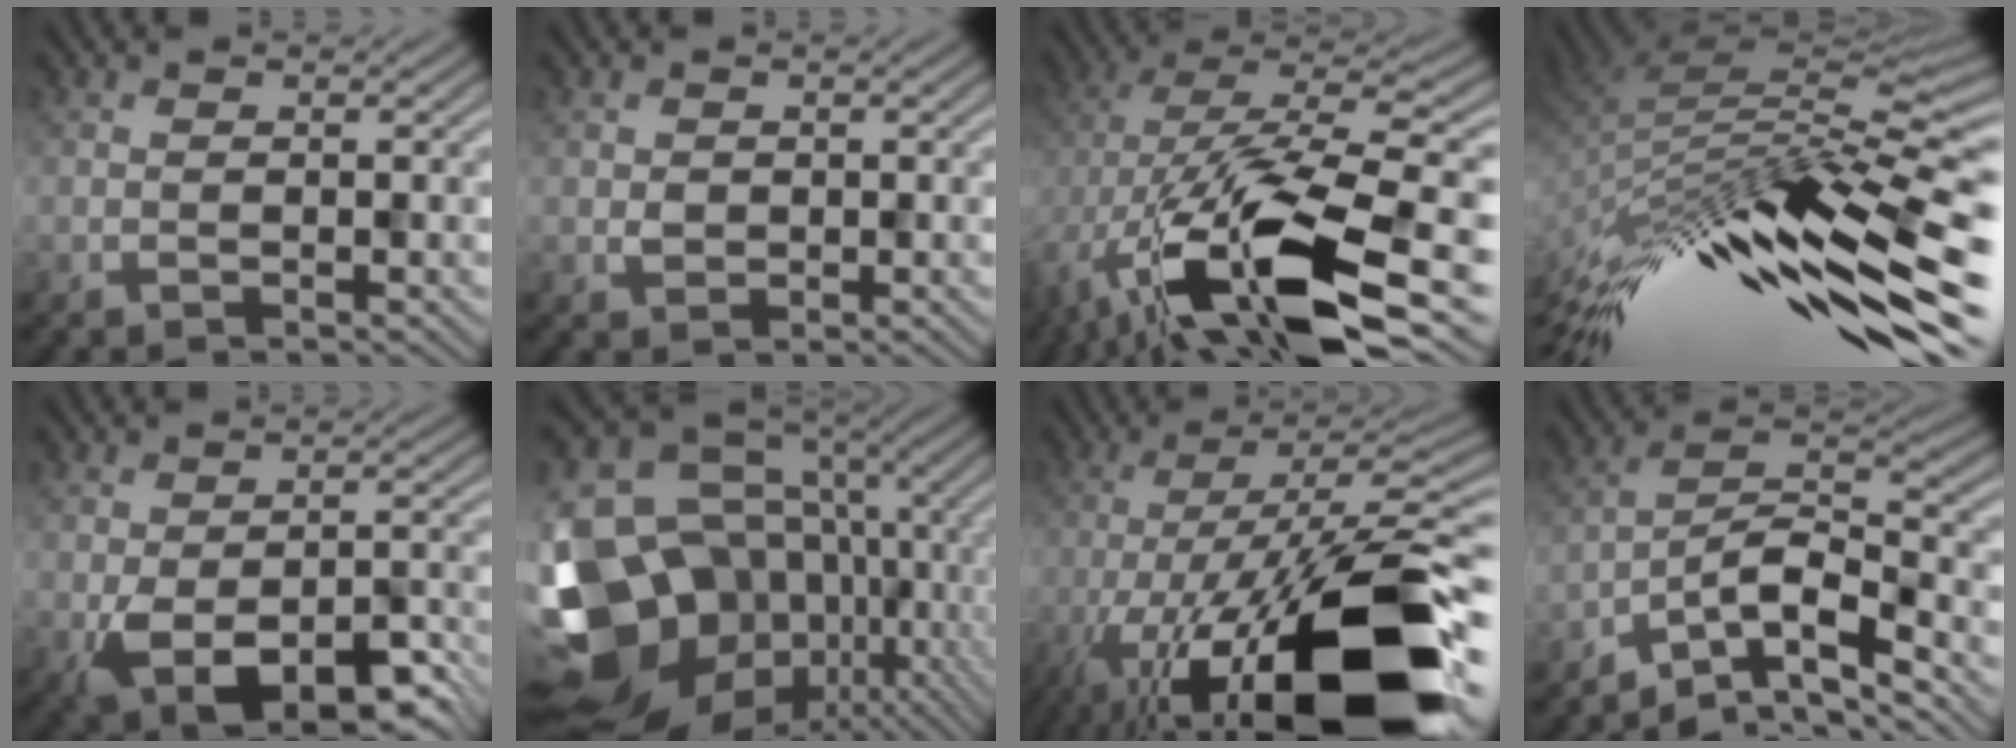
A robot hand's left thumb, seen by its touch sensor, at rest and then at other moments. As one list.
[{"total": 1.0, "force": [0.2, 0.8, -0.5], "torque": [0.003, -0.007, 0.011]}, {"total": 15.3, "force": [-5.8, 6.6, 12.6], "torque": [-0.266, -0.010, -0.092]}, {"total": 15.3, "force": [-8.9, 4.1, 11.8], "torque": [-0.242, 0.010, -0.150]}, {"total": 8.2, "force": [-3.7, 4.5, 5.7], "torque": [-0.107, -0.028, -0.039]}, {"total": 19.0, "force": [-3.4, 15.2, 10.8], "torque": [-0.265, -0.006, -0.011]}, {"total": 19.7, "force": [-10.3, 6.1, 15.6], "torque": [-0.270, -0.016, -0.159]}, {"total": 9.3, "force": [-7.4, 2.5, 5.0], "torque": [-0.095, 0.000, -0.135]}]